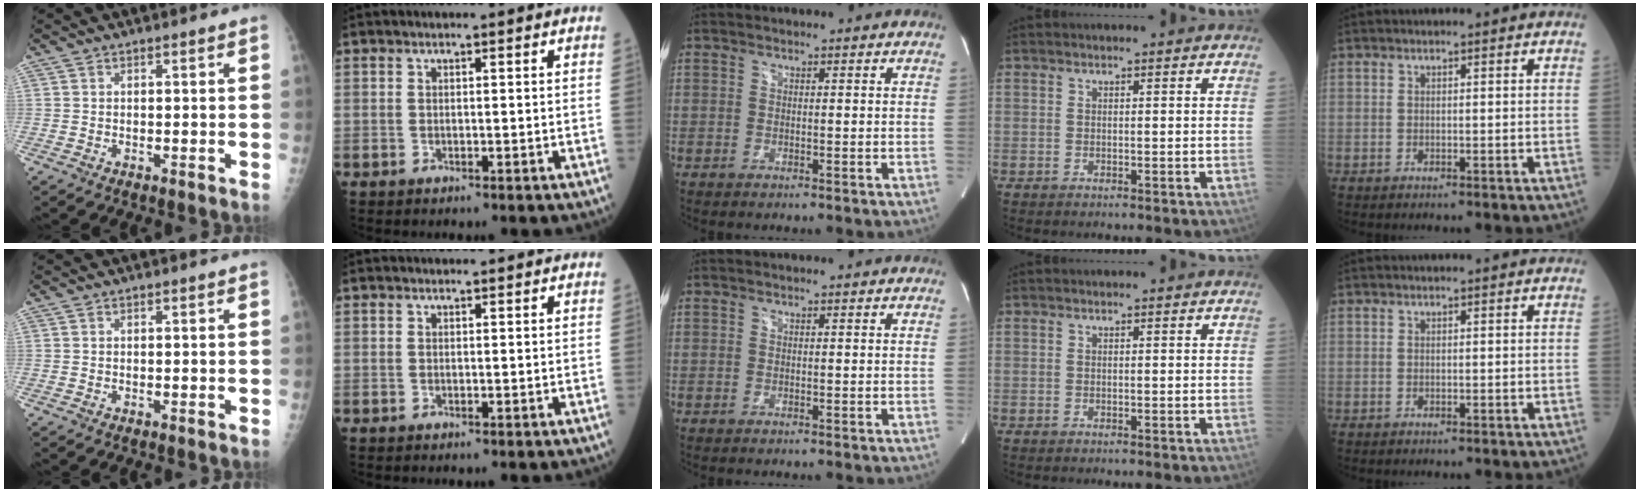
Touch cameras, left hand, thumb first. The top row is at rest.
{}